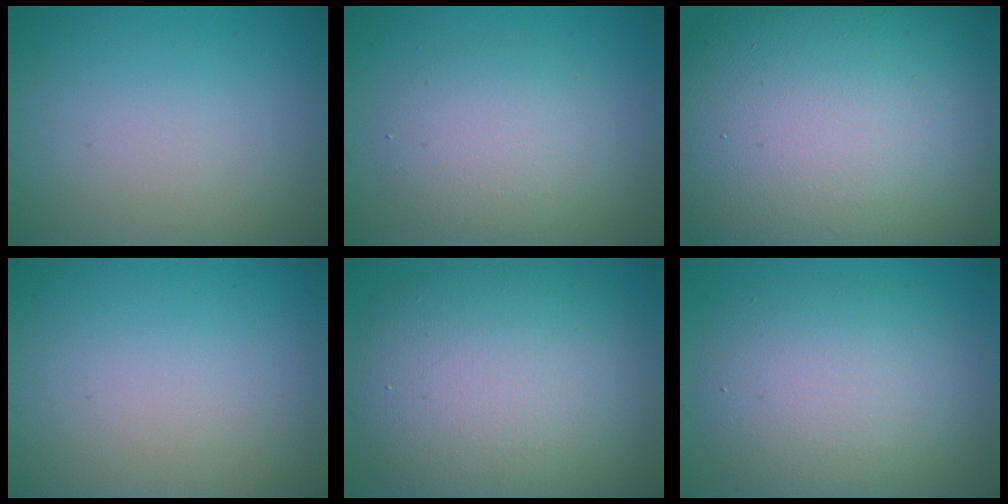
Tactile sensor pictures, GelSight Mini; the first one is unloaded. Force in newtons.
{"total": 4.0, "press": 4.0, "slide": 0.2}
{"total": 21.9, "press": 21.9, "slide": 0.7}
{"total": 0.0}
{"total": 10.6, "press": 10.6, "slide": 0.8}
{"total": 6.7, "press": 6.7, "slide": 0.3}